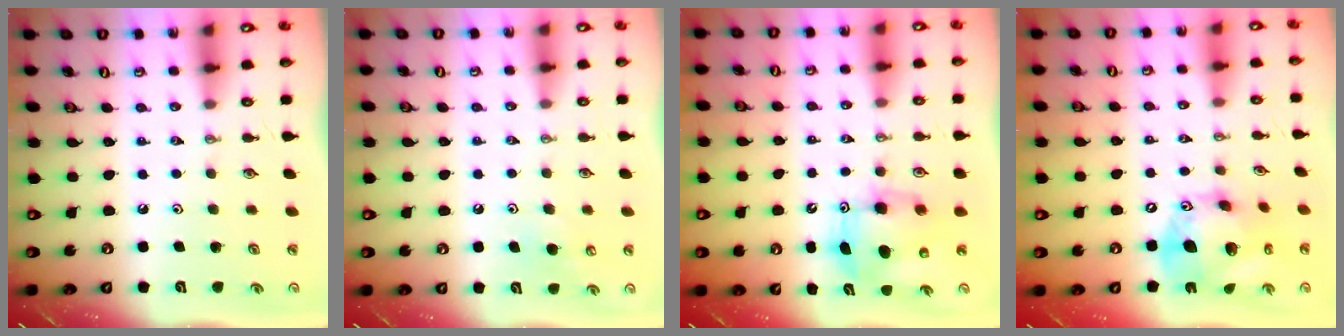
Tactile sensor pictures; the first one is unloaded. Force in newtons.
{"total": 5.4, "press": 5.3, "slide": 0.9}
{"total": 9.0, "press": 8.8, "slide": 2.0}
{"total": 18.8, "press": 18.5, "slide": 3.3}